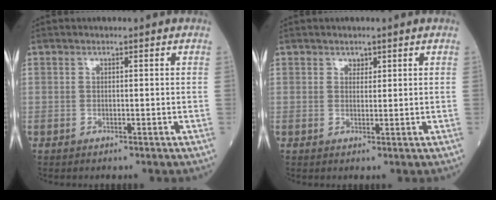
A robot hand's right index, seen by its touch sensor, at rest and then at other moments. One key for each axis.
{"total": 1.1, "fx": 0.8, "fy": 0.7, "fz": 0.4, "tx": -0.001, "ty": -0.004, "tz": 0.011}